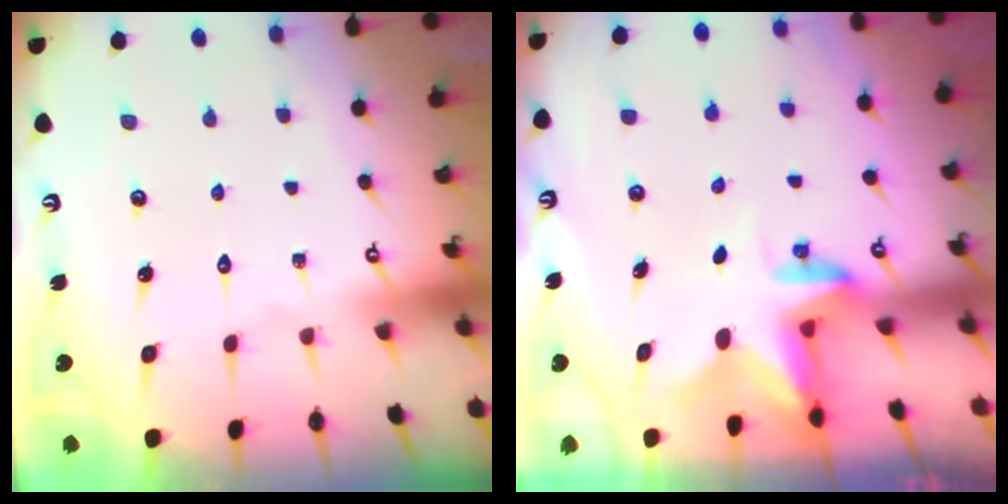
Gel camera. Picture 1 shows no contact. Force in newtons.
{"total": 2.4, "press": 2.4, "slide": 0.4}